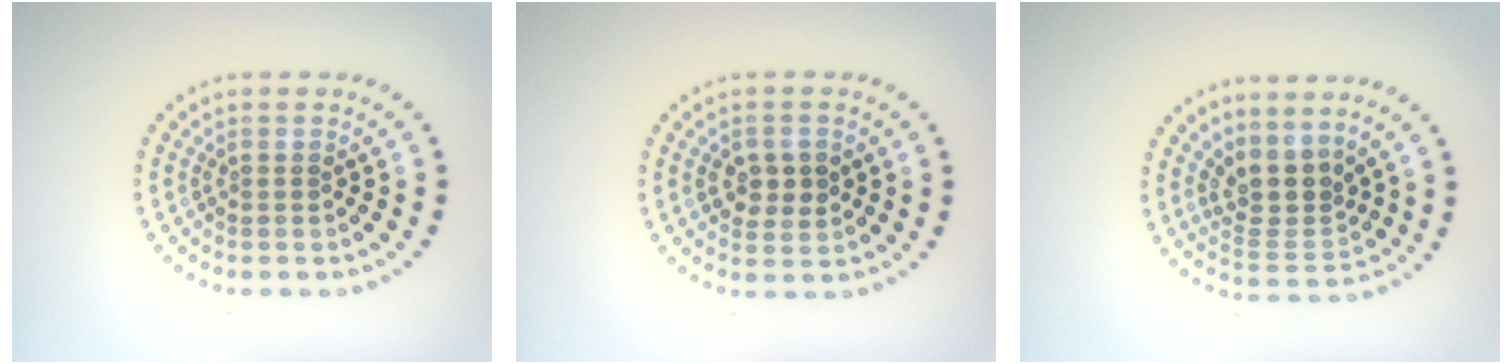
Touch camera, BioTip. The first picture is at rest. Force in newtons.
{"total": 2.6, "press": 2.6, "slide": 0.3}
{"total": 3.4, "press": 2.5, "slide": 2.4}